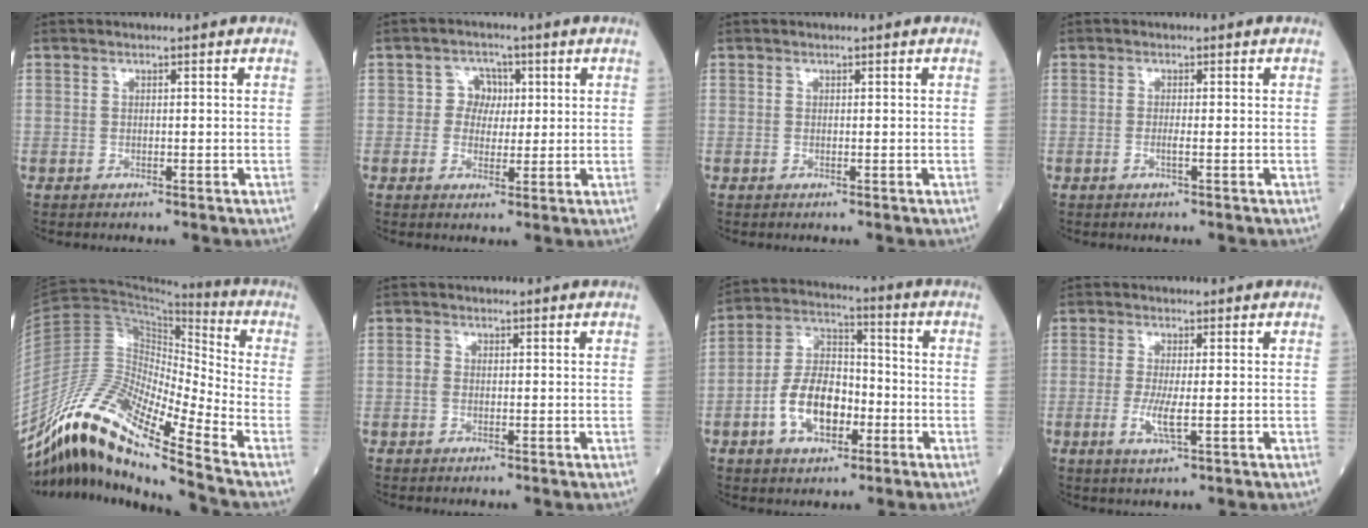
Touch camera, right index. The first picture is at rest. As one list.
[{"total": 3.5, "force": [0.5, 3.2, 1.4], "torque": [-0.013, 0.008, 0.005]}, {"total": 0.0}, {"total": 0.9, "force": [-0.3, -0.1, 0.8], "torque": [-0.018, -0.001, -0.008]}, {"total": 15.3, "force": [-12.3, 0.0, 9.1], "torque": [-0.170, 0.018, -0.226]}, {"total": 1.2, "force": [-0.1, 0.9, 0.7], "torque": [-0.017, 0.004, -0.003]}, {"total": 11.1, "force": [-3.8, 6.1, 8.5], "torque": [-0.175, 0.018, -0.069]}, {"total": 3.7, "force": [-0.7, 0.4, 3.6], "torque": [-0.077, -0.008, -0.014]}]